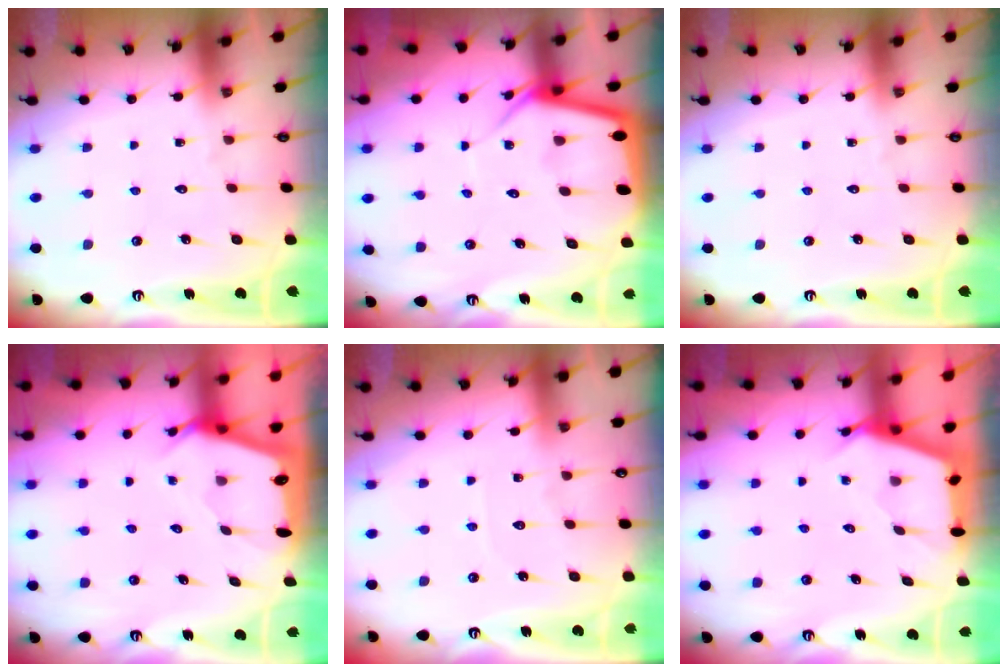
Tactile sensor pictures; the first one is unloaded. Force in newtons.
{"total": 7.4, "press": 7.4, "slide": 0.7}
{"total": 0.0}
{"total": 2.5, "press": 2.4, "slide": 0.3}
{"total": 2.3, "press": 2.3, "slide": 0.3}
{"total": 2.7, "press": 2.7, "slide": 0.3}